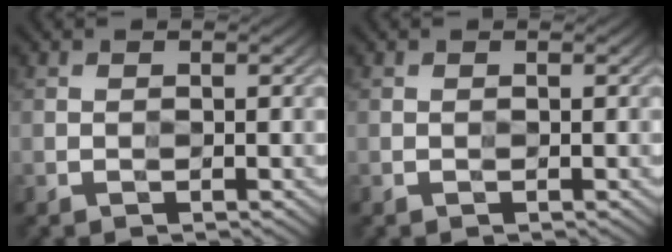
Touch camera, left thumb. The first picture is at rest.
{"total": 0.0}